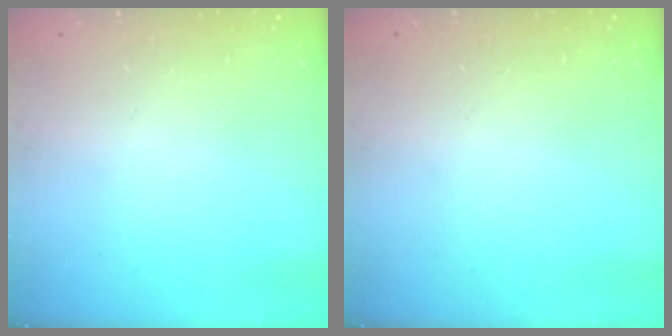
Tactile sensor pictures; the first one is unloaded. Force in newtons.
{"total": 0.0}